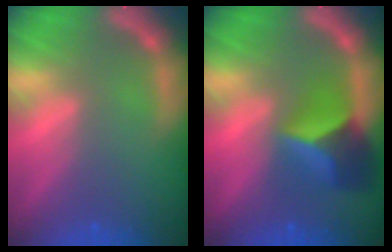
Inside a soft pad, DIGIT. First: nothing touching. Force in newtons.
{"total": 6.0}